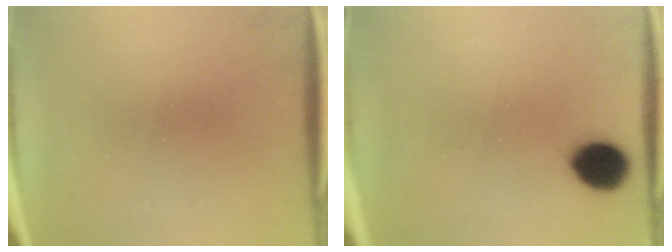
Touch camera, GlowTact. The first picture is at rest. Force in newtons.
{"total": 9.1}